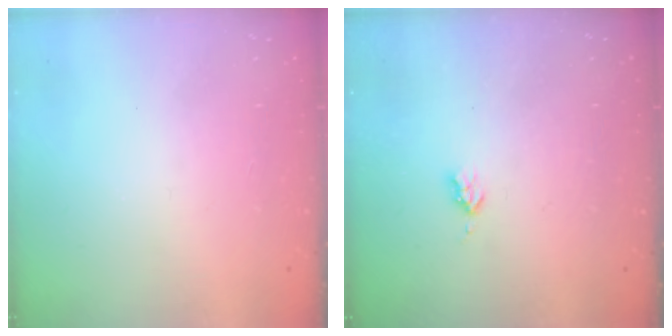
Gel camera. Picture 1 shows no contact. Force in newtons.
{"total": 2.7, "press": 2.6, "slide": 0.5}